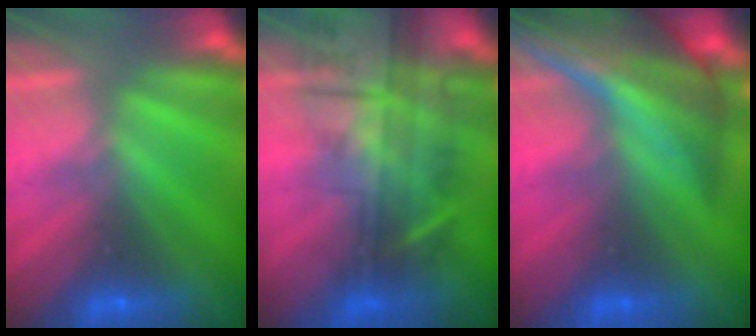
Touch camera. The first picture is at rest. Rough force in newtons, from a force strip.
{"total": 11.1}
{"total": 9.1}